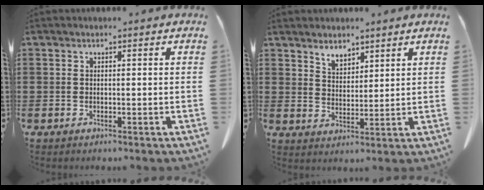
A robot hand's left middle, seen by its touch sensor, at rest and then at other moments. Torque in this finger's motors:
{"motor_torque": [0.22, 0.28, 0.09, 0.04]}